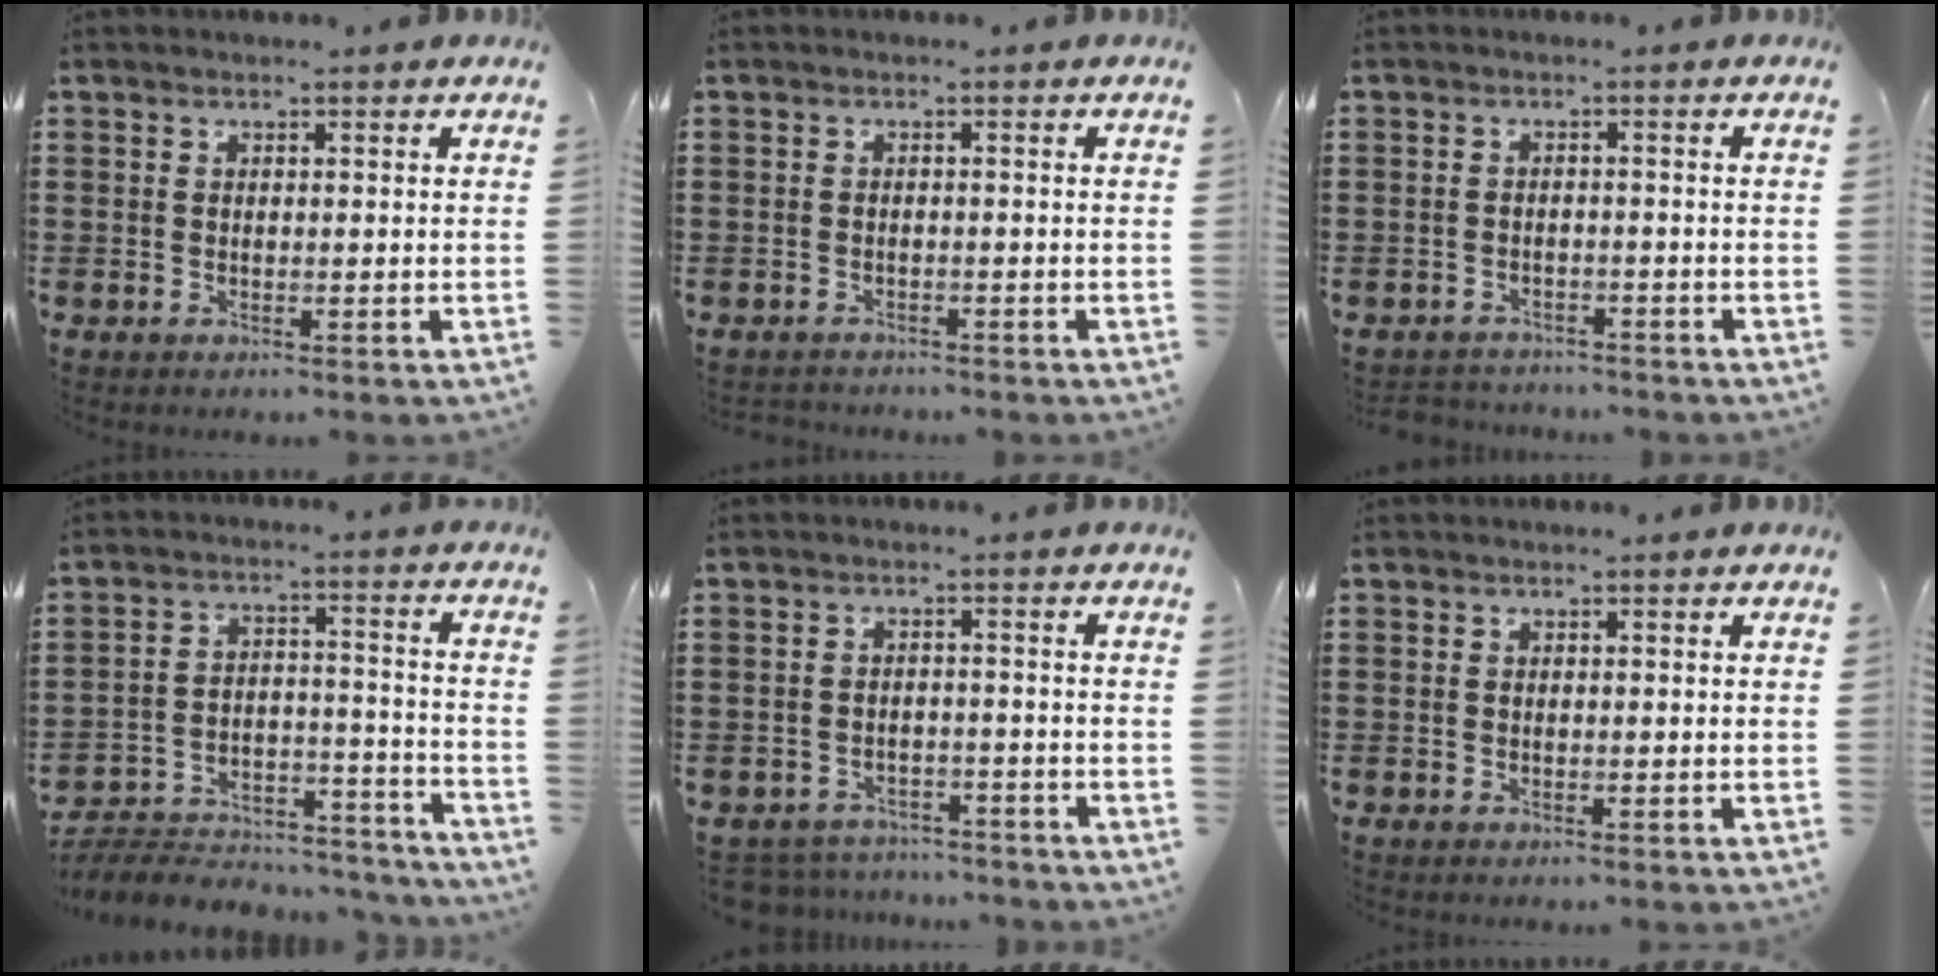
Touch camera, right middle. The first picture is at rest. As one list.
[{"total": 1.1, "force": [-1.1, 0.2, 0.0], "torque": [-0.004, 0.001, -0.024]}, {"total": 2.1, "force": [-2.0, 0.4, -0.2], "torque": [-0.005, -0.001, -0.046]}, {"total": 5.5, "force": [-5.3, 1.2, 0.9], "torque": [-0.021, 0.007, -0.109]}, {"total": 3.2, "force": [-3.1, 0.6, -0.2], "torque": [-0.005, 0.001, -0.068]}, {"total": 0.0}]